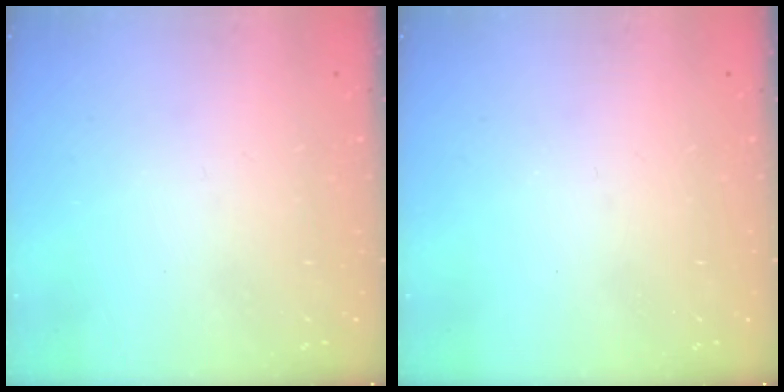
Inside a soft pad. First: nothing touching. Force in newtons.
{"total": 0.0}